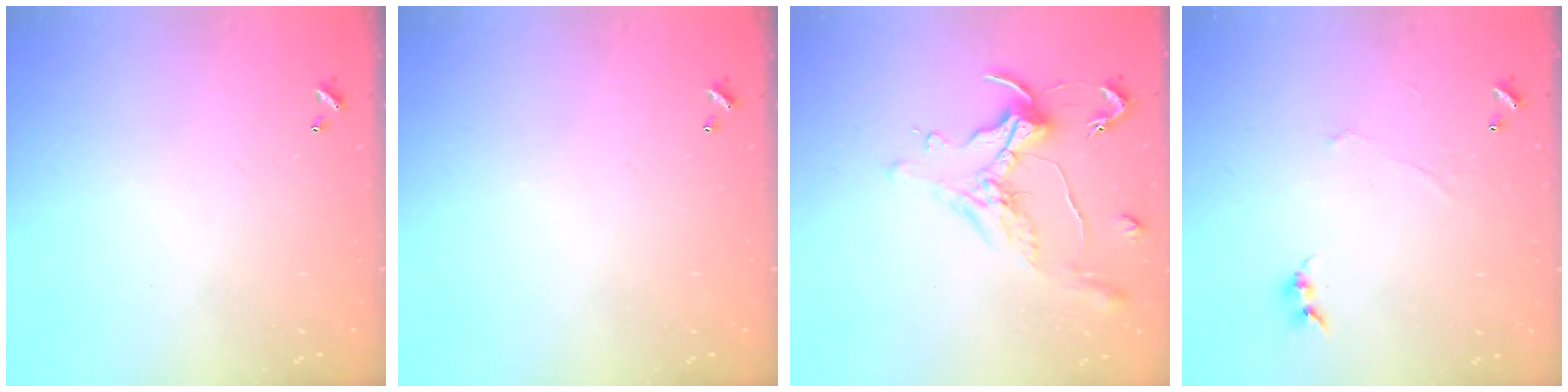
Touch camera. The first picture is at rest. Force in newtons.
{"total": 0.0}
{"total": 1.5, "press": 1.4, "slide": 0.6}
{"total": 0.7, "press": 0.5, "slide": 0.5}